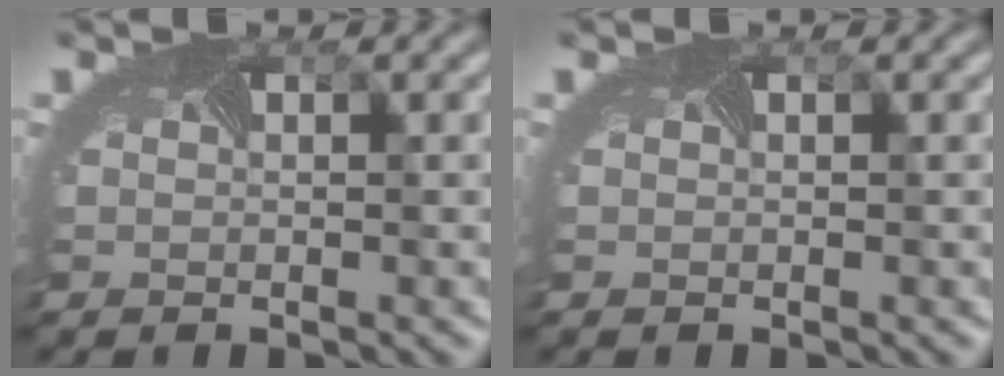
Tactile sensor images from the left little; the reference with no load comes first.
{"total": 0.0}